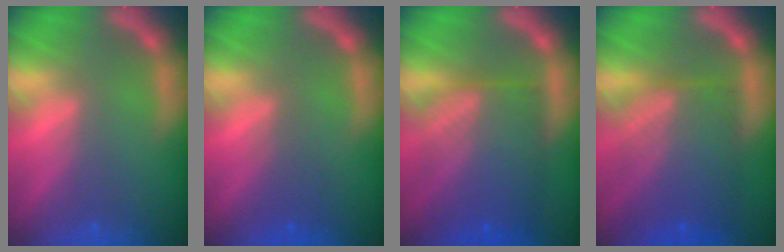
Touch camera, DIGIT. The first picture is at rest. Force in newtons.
{"total": 2.0}
{"total": 9.5}
{"total": 9.1}